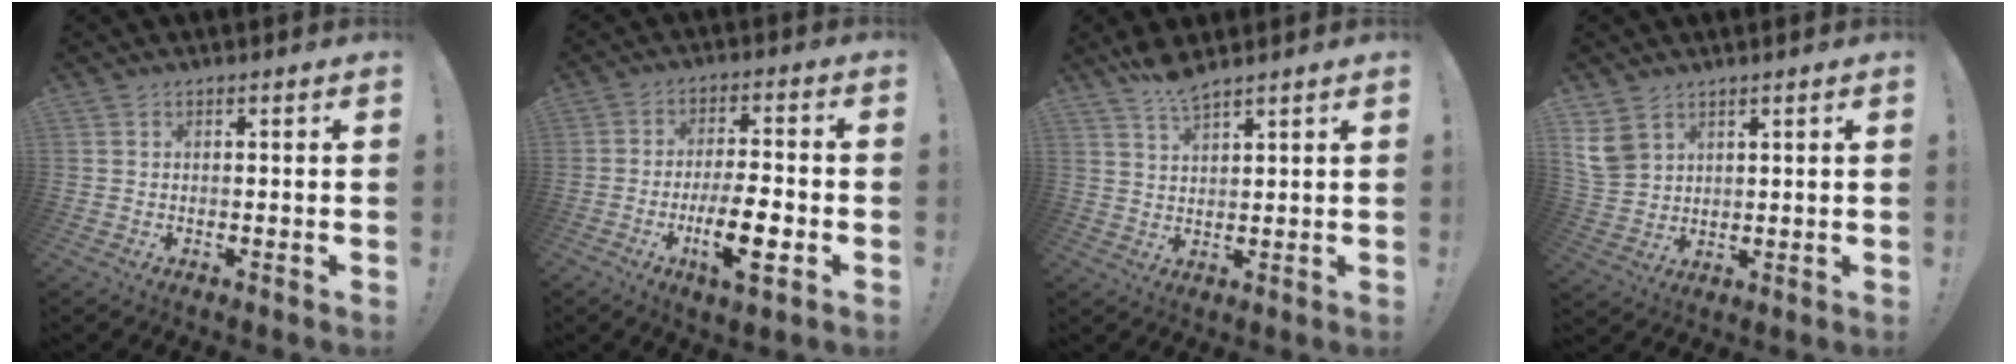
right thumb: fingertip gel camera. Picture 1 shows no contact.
{"total": 12.1, "force": [-4.1, 3.1, 11.0], "torque": [-0.176, 0.005, -0.073]}
{"total": 5.3, "force": [4.6, 0.8, 2.5], "torque": [-0.052, -0.025, 0.081]}
{"total": 7.2, "force": [4.3, 4.8, 3.2], "torque": [-0.054, -0.020, 0.086]}